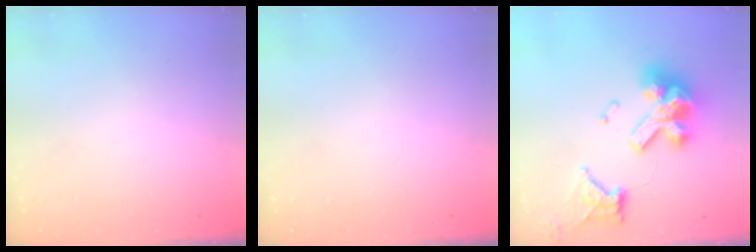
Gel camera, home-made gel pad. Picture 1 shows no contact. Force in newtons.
{"total": 0.0}
{"total": 16.7, "press": 16.6, "slide": 1.9}